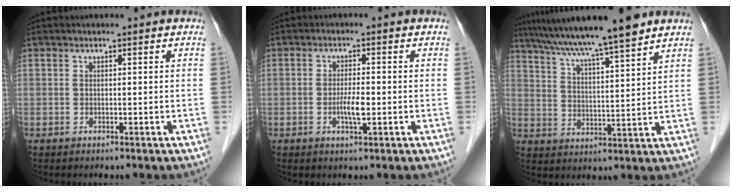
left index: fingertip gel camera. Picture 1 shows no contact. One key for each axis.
{"total": 3.3, "fx": -0.9, "fy": 0.6, "fz": 3.1, "tx": -0.062, "ty": -0.003, "tz": -0.016}
{"total": 15.0, "fx": 12.3, "fy": -0.2, "fz": 8.6, "tx": -0.147, "ty": 0.019, "tz": 0.195}